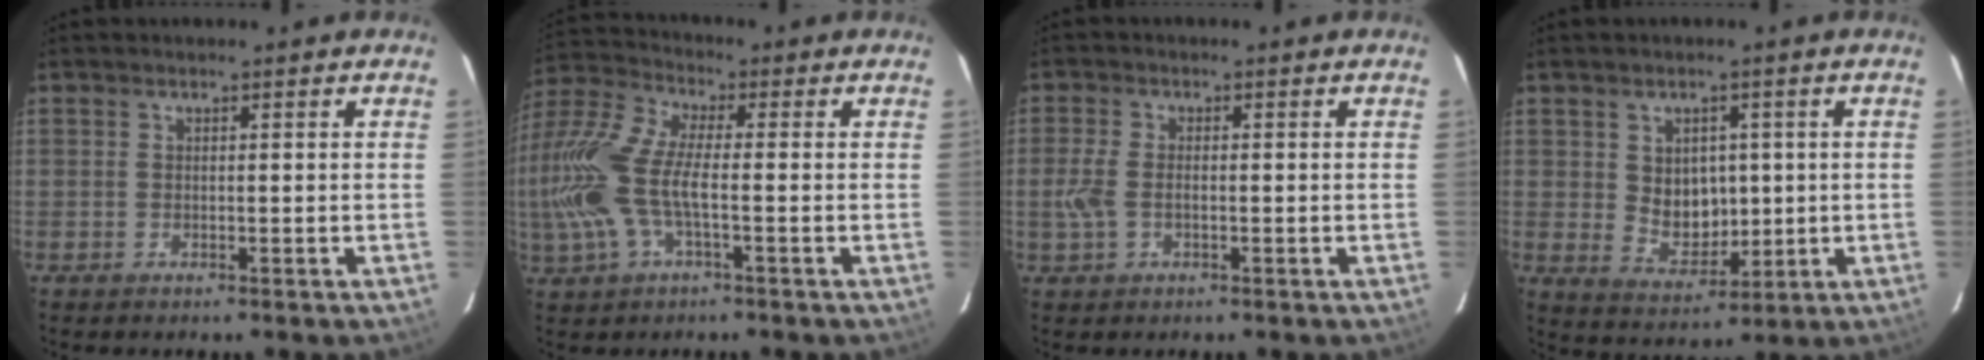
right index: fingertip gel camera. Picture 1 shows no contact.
{"total": 15.4, "force": [-2.2, 6.1, 13.9], "torque": [-0.294, 0.002, -0.047]}
{"total": 4.0, "force": [-0.8, 2.3, 3.2], "torque": [-0.073, 0.001, -0.014]}
{"total": 7.0, "force": [0.9, 5.7, 3.8], "torque": [-0.067, 0.002, 0.033]}